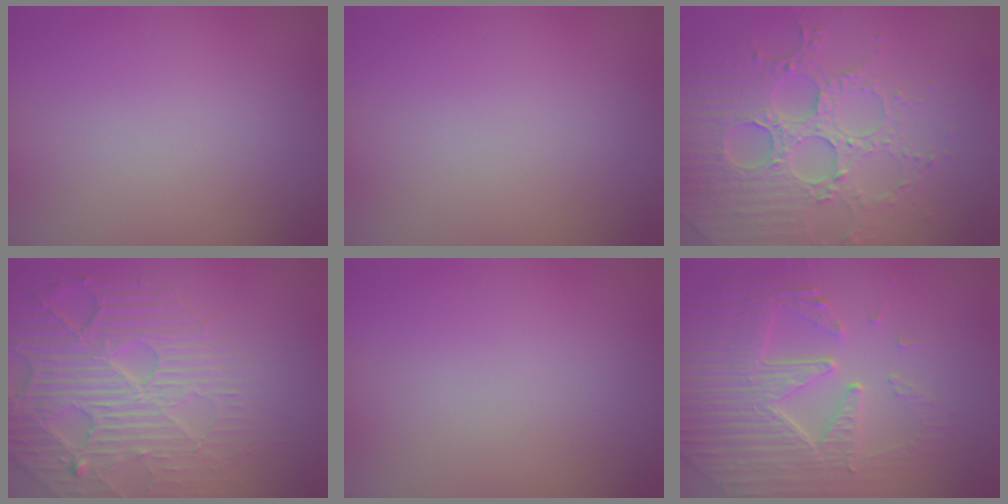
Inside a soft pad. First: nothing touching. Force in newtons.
{"total": 0.0}
{"total": 7.8, "press": 5.8, "slide": 5.2}
{"total": 7.5, "press": 5.7, "slide": 4.9}
{"total": 0.0}
{"total": 8.2, "press": 5.7, "slide": 5.9}